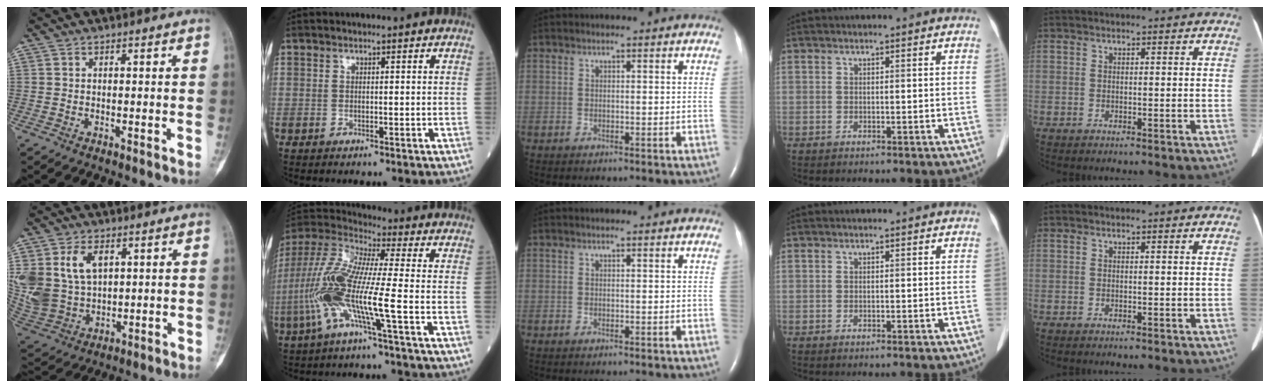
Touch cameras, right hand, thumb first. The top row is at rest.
{"thumb": {"total": 15.7, "force": [4.8, 10.8, 10.3], "torque": [-0.219, -0.012, 0.112]}, "index": {"total": 14.1, "force": [-4.1, 0.3, 13.5], "torque": [-0.297, -0.002, -0.091]}}